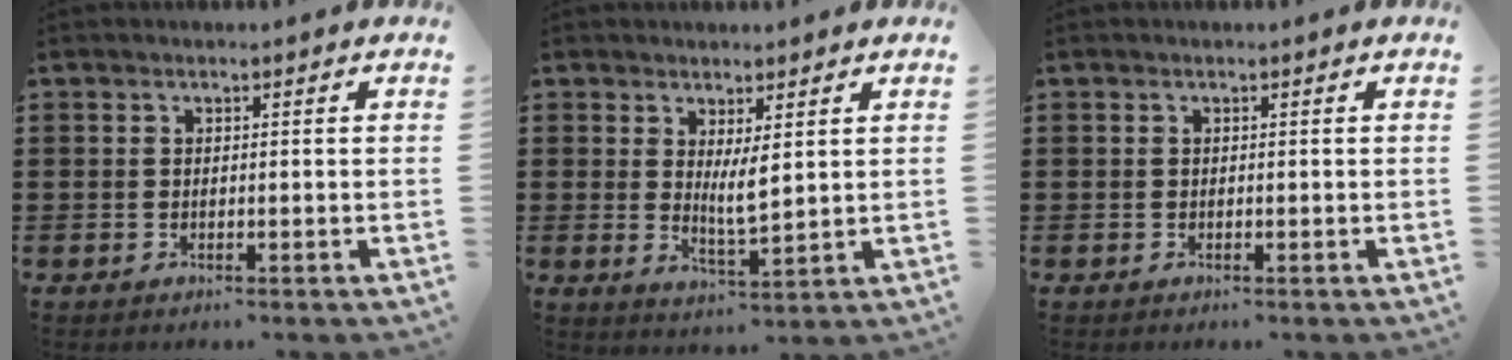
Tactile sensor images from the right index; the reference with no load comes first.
{"total": 4.1, "force": [1.4, 1.1, 3.7], "torque": [-0.066, -0.005, 0.025]}
{"total": 0.0}